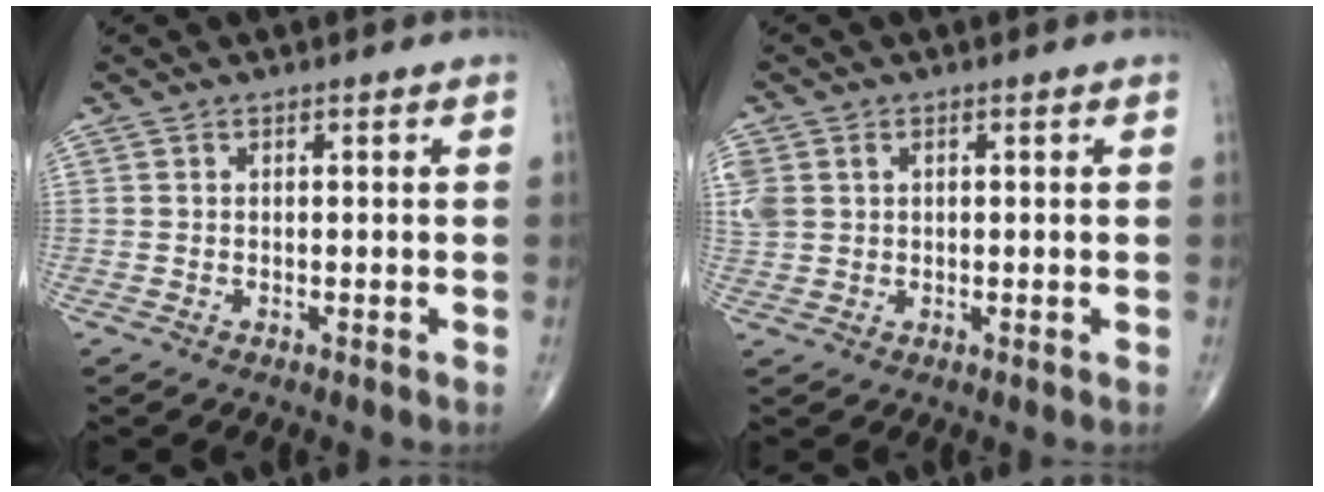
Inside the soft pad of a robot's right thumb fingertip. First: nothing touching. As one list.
[{"total": 5.9, "force": [1.8, 4.7, 3.2], "torque": [-0.095, 0.010, 0.044]}]